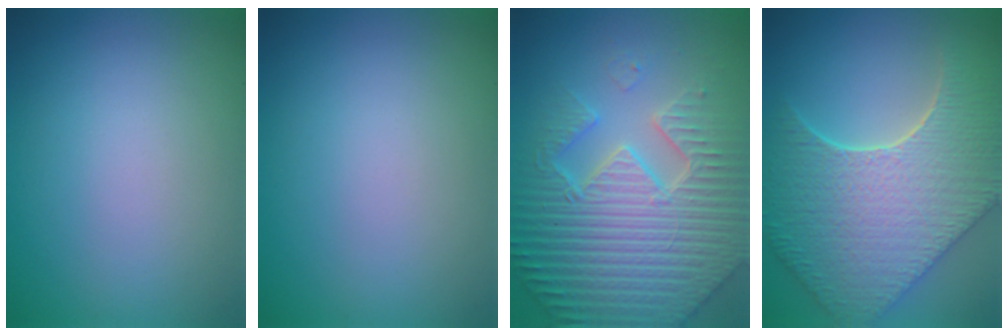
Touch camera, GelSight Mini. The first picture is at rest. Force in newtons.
{"total": 0.0}
{"total": 7.6, "press": 7.4, "slide": 1.9}
{"total": 9.2, "press": 7.4, "slide": 5.5}